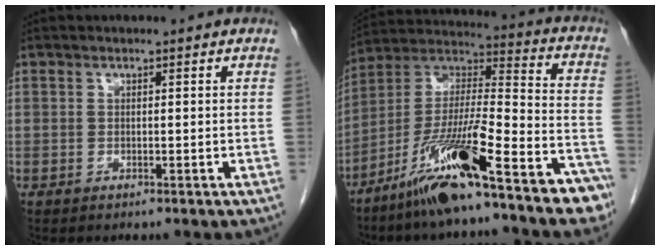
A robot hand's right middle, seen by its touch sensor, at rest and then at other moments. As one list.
[{"total": 20.4, "force": [-14.0, 2.3, 14.7], "torque": [-0.240, 0.012, -0.240]}]